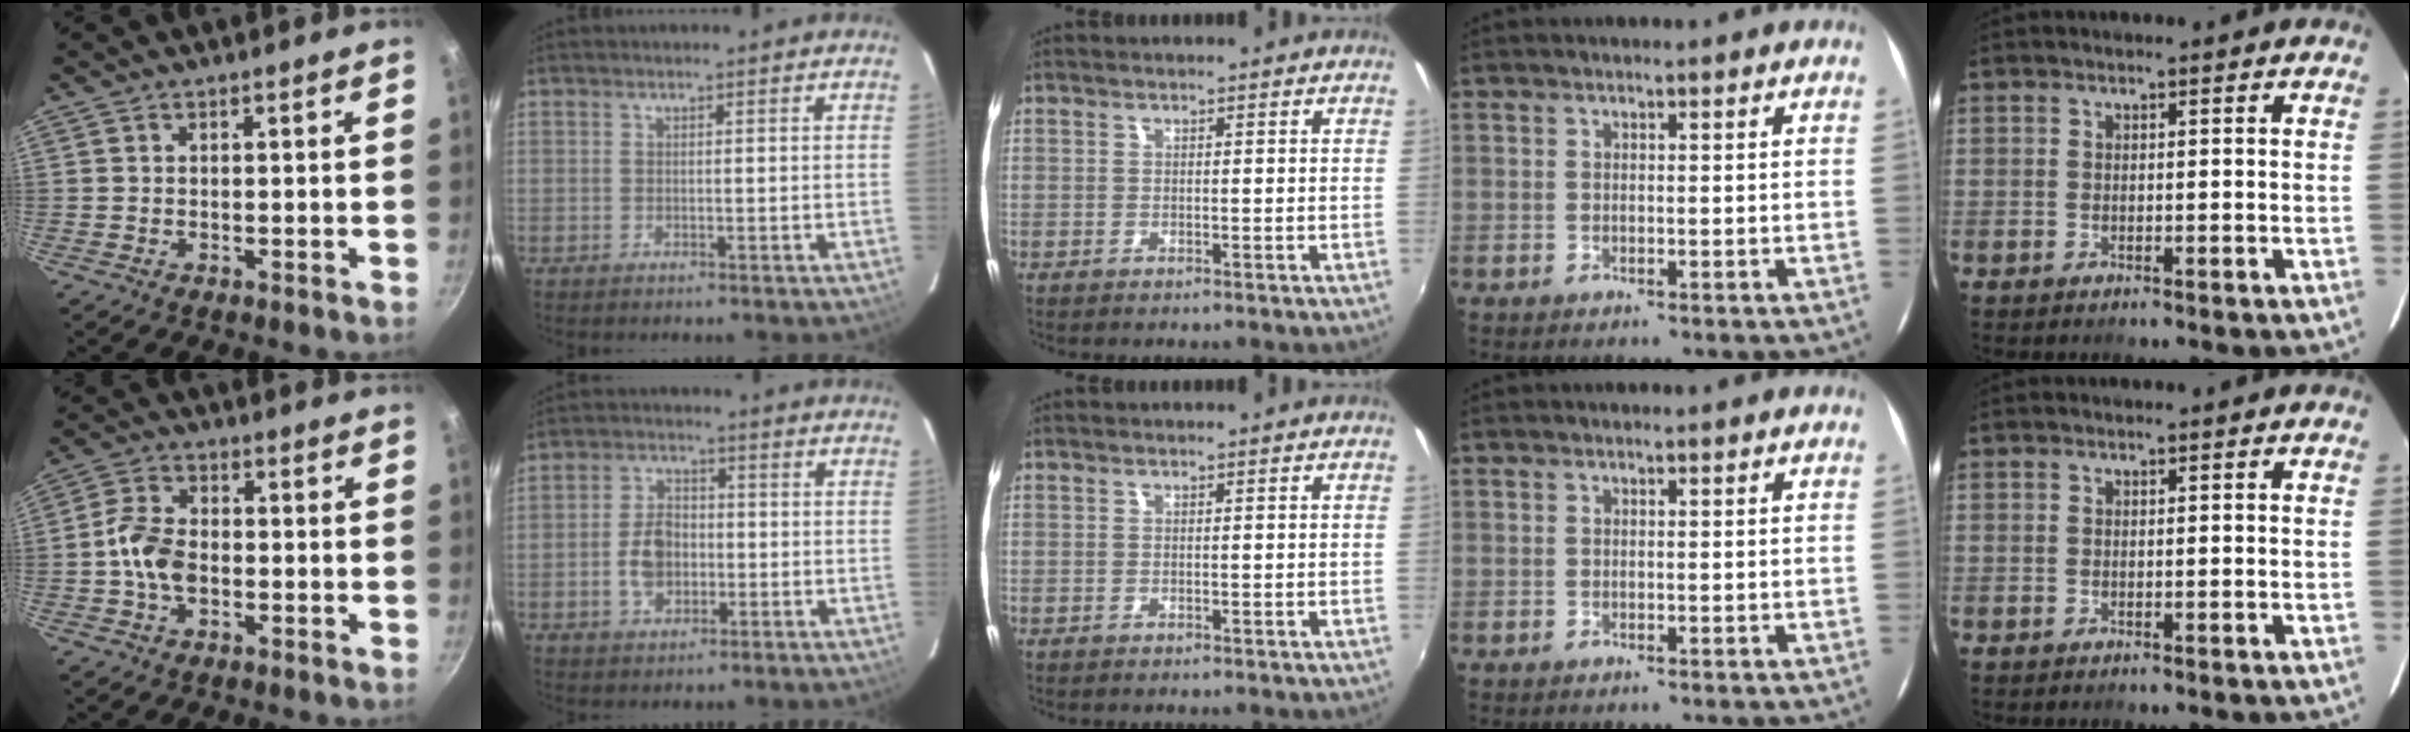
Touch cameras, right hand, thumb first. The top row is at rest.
{"thumb": {"total": 7.6, "force": [-1.3, 4.9, 5.6], "torque": [-0.106, 0.027, -0.031]}, "index": {"total": 7.2, "force": [-1.5, 5.0, 4.9], "torque": [-0.096, 0.017, -0.020]}}